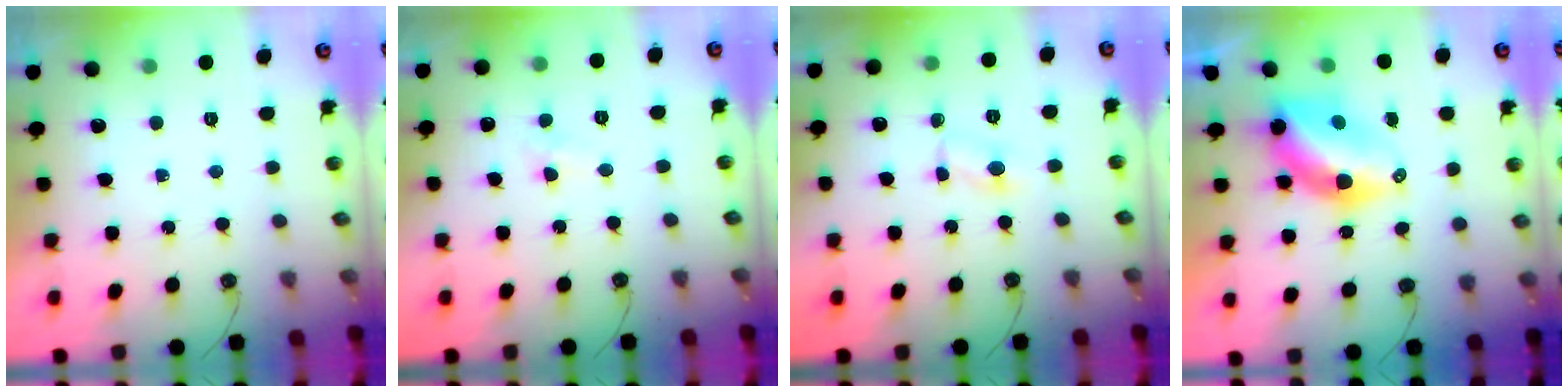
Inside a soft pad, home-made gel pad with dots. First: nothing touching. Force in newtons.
{"total": 2.4, "press": 2.3, "slide": 0.4}
{"total": 2.3, "press": 2.3, "slide": 0.2}
{"total": 8.9, "press": 8.8, "slide": 0.8}